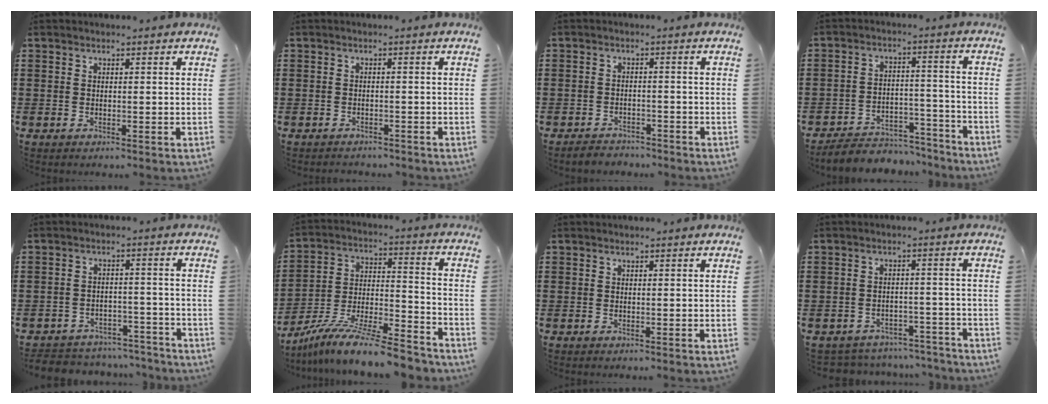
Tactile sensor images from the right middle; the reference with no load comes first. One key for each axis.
{"total": 1.1, "fx": -1.1, "fy": 0.2, "fz": -0.2, "tx": 0.000, "ty": 0.004, "tz": -0.026}
{"total": 2.4, "fx": -2.3, "fy": 0.6, "fz": -0.3, "tx": -0.003, "ty": 0.002, "tz": -0.052}
{"total": 5.8, "fx": -5.6, "fy": 1.3, "fz": 0.7, "tx": -0.017, "ty": 0.013, "tz": -0.114}
{"total": 4.4, "fx": -4.4, "fy": 0.8, "fz": 0.1, "tx": -0.005, "ty": 0.009, "tz": -0.092}
{"total": 11.5, "fx": -10.2, "fy": 0.7, "fz": 5.2, "tx": -0.082, "ty": 0.018, "tz": -0.196}
{"total": 0.0}
{"total": 3.5, "fx": -3.4, "fy": 0.5, "fz": -0.2, "tx": -0.004, "ty": 0.001, "tz": -0.074}